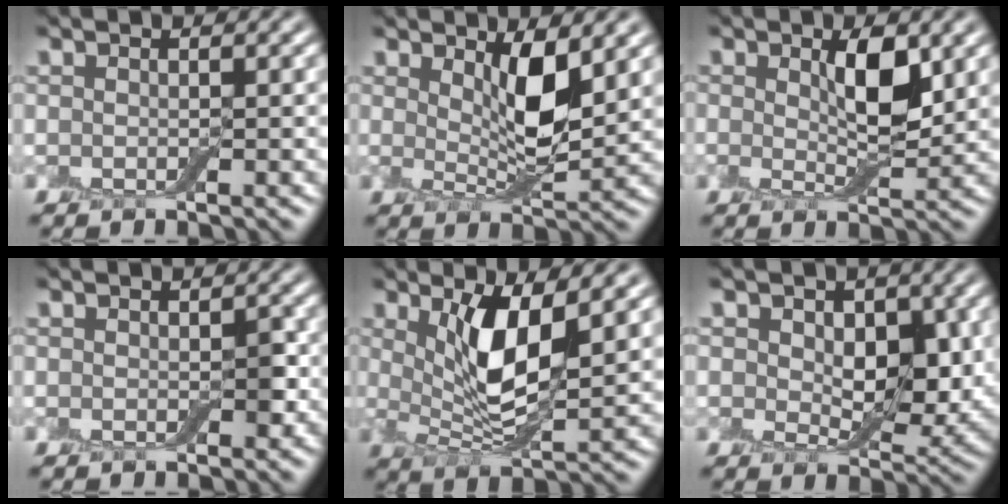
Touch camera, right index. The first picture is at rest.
{"total": 3.8, "force": [1.7, 0.8, 3.3], "torque": [-0.064, -0.010, 0.029]}
{"total": 2.9, "force": [1.0, 1.0, 2.5], "torque": [-0.046, -0.003, 0.019]}
{"total": 0.9, "force": [-0.3, 0.7, 0.5], "torque": [-0.006, -0.002, -0.005]}
{"total": 5.2, "force": [1.9, 1.6, 4.6], "torque": [-0.097, -0.008, 0.037]}
{"total": 5.6, "force": [1.3, 3.7, 4.0], "torque": [-0.055, -0.010, 0.018]}